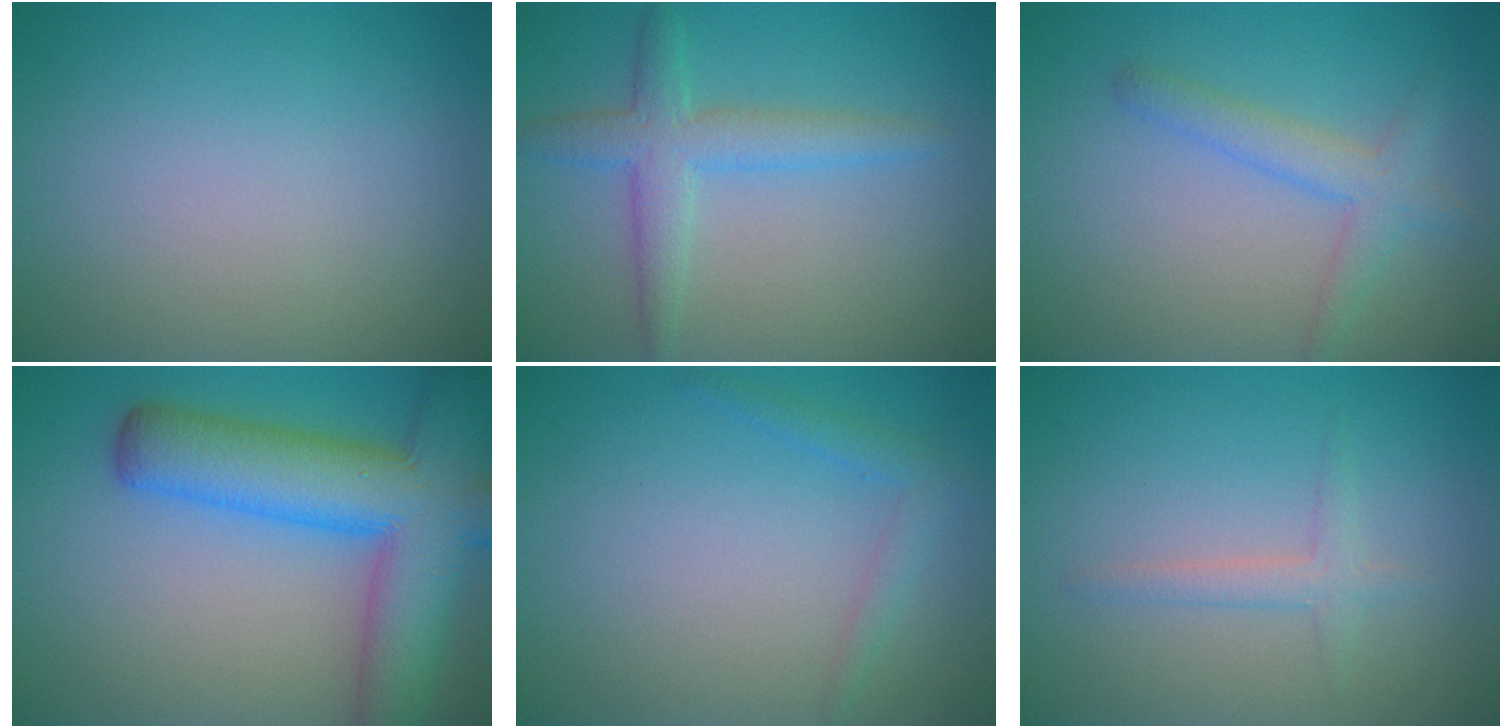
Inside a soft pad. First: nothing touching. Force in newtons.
{"total": 3.5, "press": 3.5, "slide": 0.1}
{"total": 2.8, "press": 2.8, "slide": 0.2}
{"total": 10.7, "press": 10.7, "slide": 0.6}
{"total": 1.6, "press": 1.6, "slide": 0.1}
{"total": 1.6, "press": 1.6, "slide": 0.1}